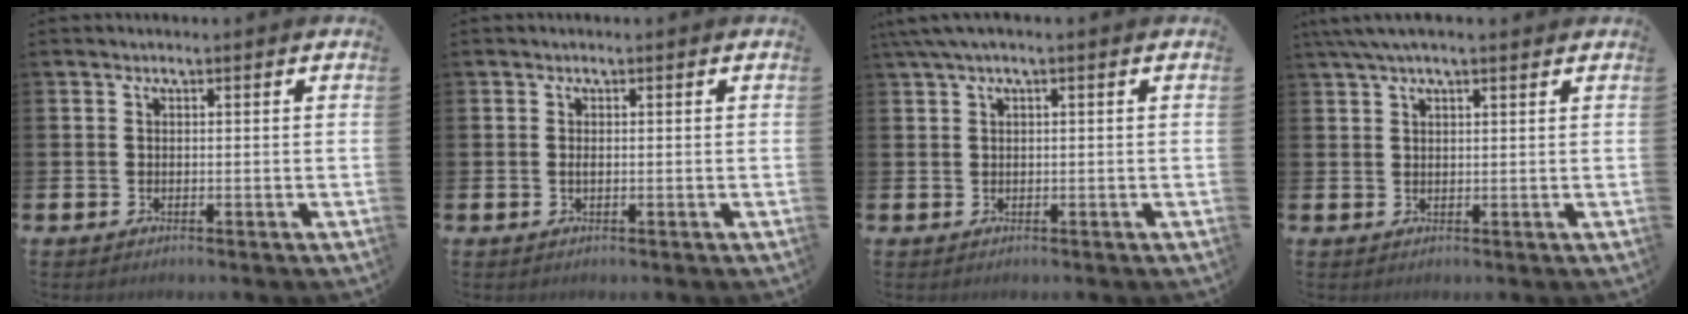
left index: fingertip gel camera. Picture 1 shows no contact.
{"total": 0.6, "force": [0.0, 0.2, 0.6], "torque": [-0.014, 0.002, 0.000]}
{"total": 1.9, "force": [0.8, 0.2, 1.7], "torque": [-0.036, 0.005, 0.016]}
{"total": 3.5, "force": [2.7, 0.8, 2.1], "torque": [-0.042, 0.000, 0.049]}